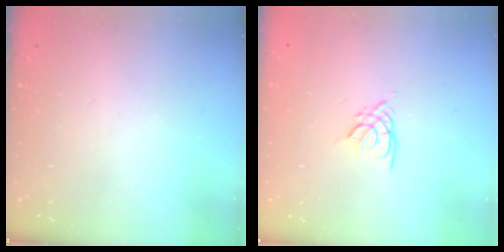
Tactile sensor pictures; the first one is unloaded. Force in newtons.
{"total": 2.6, "press": 2.6, "slide": 0.6}